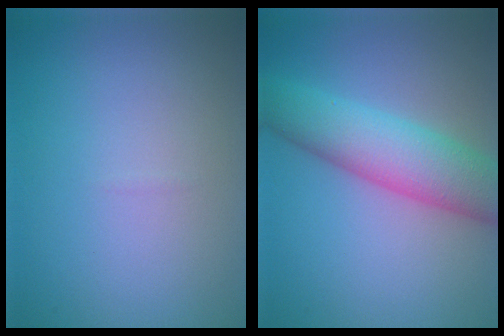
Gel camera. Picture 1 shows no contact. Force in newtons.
{"total": 6.9, "press": 6.9, "slide": 0.1}